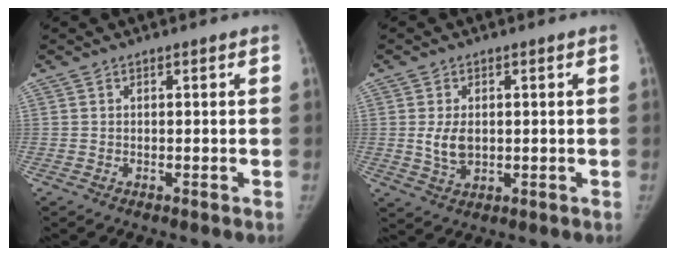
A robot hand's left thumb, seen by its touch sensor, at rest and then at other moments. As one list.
[{"total": 4.9, "force": [0.3, 3.2, 3.7], "torque": [-0.062, -0.008, 0.013]}]